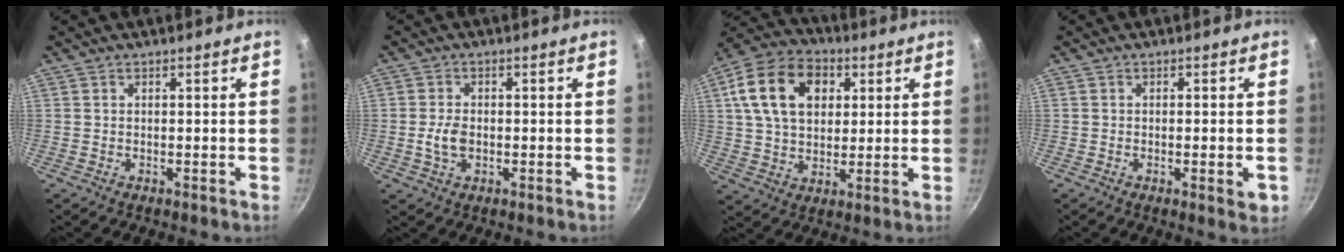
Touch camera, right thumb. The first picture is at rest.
{"total": 4.1, "force": [-0.6, 2.6, 3.1], "torque": [-0.056, 0.006, -0.013]}
{"total": 16.7, "force": [4.8, 11.7, 10.9], "torque": [-0.171, 0.007, 0.072]}
{"total": 3.3, "force": [-1.0, 0.9, 3.0], "torque": [-0.041, -0.006, -0.017]}